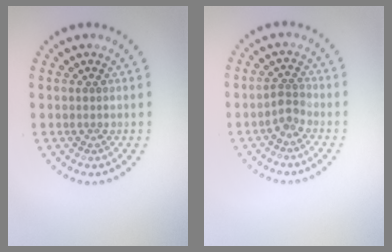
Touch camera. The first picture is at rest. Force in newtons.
{"total": 1.5, "press": 1.0, "slide": 1.1}